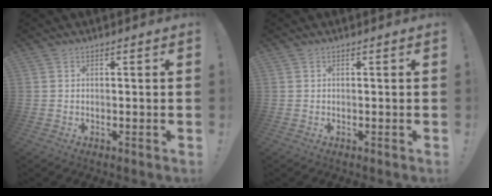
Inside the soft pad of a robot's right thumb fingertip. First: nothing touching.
{"total": 0.0}